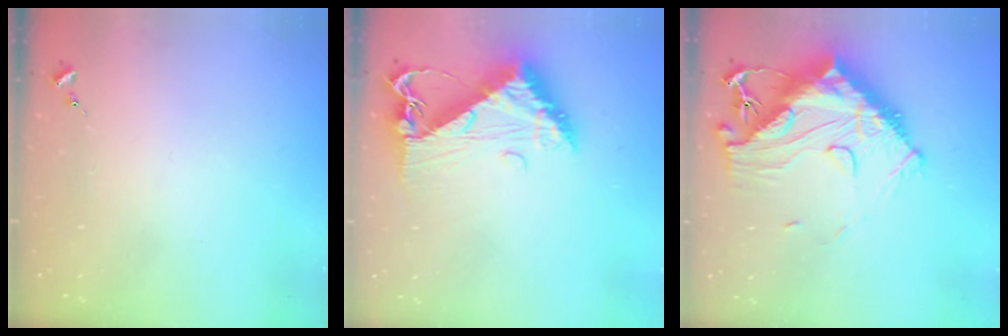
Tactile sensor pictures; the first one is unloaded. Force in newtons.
{"total": 11.4, "press": 11.3, "slide": 1.4}
{"total": 20.5, "press": 20.4, "slide": 1.8}